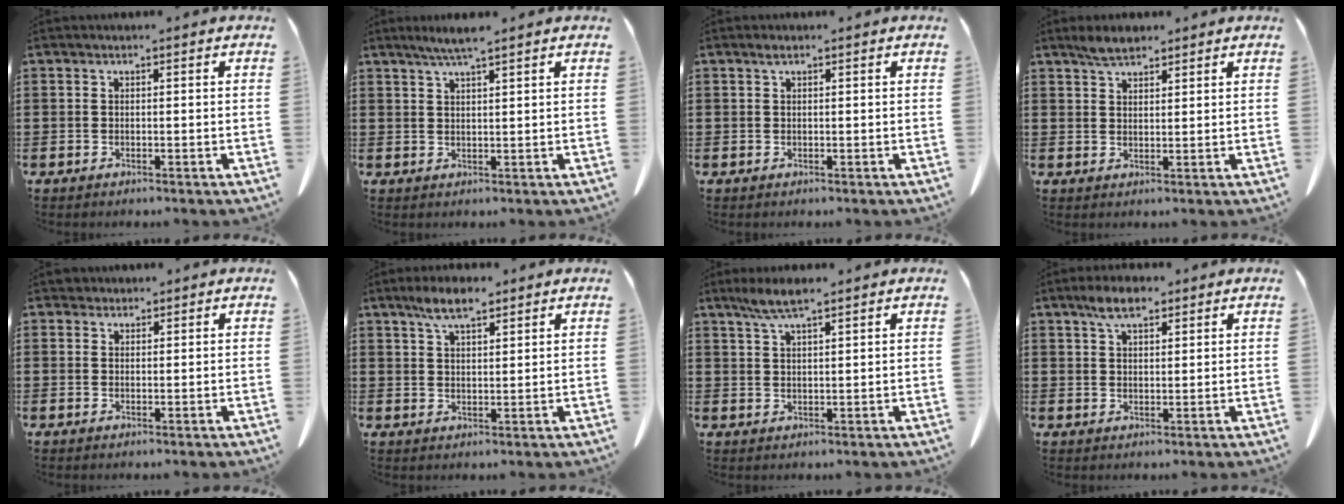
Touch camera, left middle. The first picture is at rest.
{"total": 3.3, "force": [2.5, -0.1, 2.1], "torque": [-0.046, 0.001, 0.045]}
{"total": 0.6, "force": [0.4, 0.3, 0.5], "torque": [-0.010, 0.003, 0.006]}
{"total": 3.1, "force": [2.5, 0.9, 1.5], "torque": [-0.033, 0.005, 0.047]}
{"total": 1.3, "force": [1.1, 0.5, 0.0], "torque": [-0.005, 0.003, 0.023]}
{"total": 5.3, "force": [3.7, 1.5, 3.5], "torque": [-0.076, 0.004, 0.066]}
{"total": 4.2, "force": [3.0, 0.4, 2.9], "torque": [-0.064, 0.002, 0.053]}
{"total": 4.7, "force": [3.2, 1.7, 3.0], "torque": [-0.064, 0.007, 0.058]}